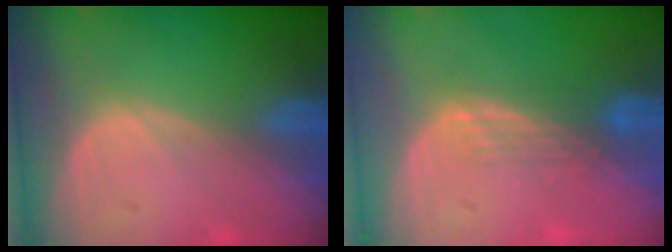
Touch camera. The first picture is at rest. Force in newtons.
{"total": 3.1, "press": 2.6, "slide": 1.7}